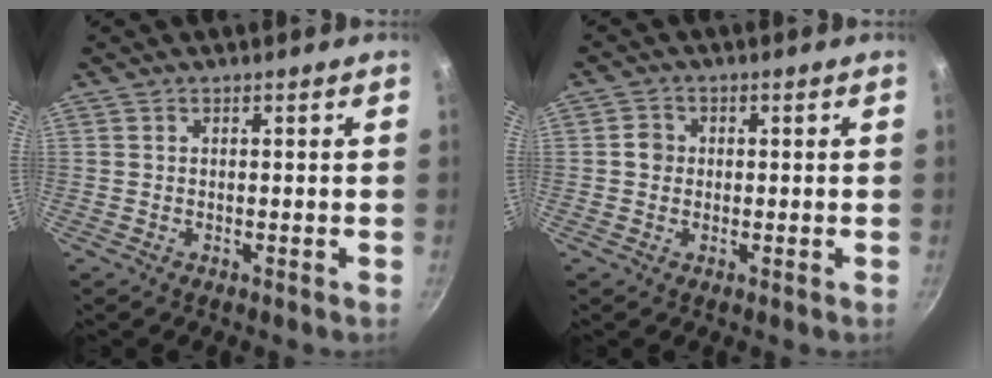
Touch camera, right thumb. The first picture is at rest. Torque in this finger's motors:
{"motor_torque": [0.40, 0.82, 0.58, -0.41, -0.04]}